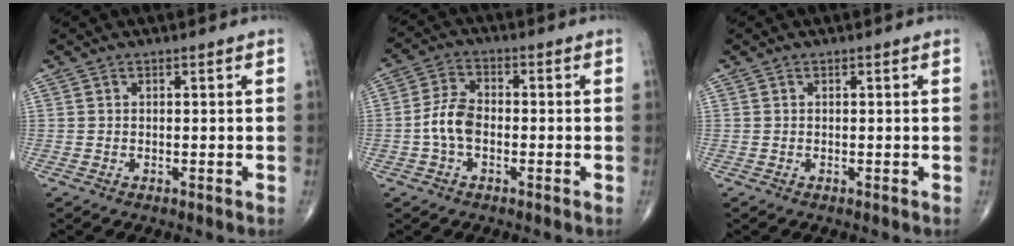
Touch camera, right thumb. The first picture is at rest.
{"total": 6.1, "force": [-1.4, 3.6, 4.7], "torque": [-0.096, 0.019, -0.035]}
{"total": 0.0}